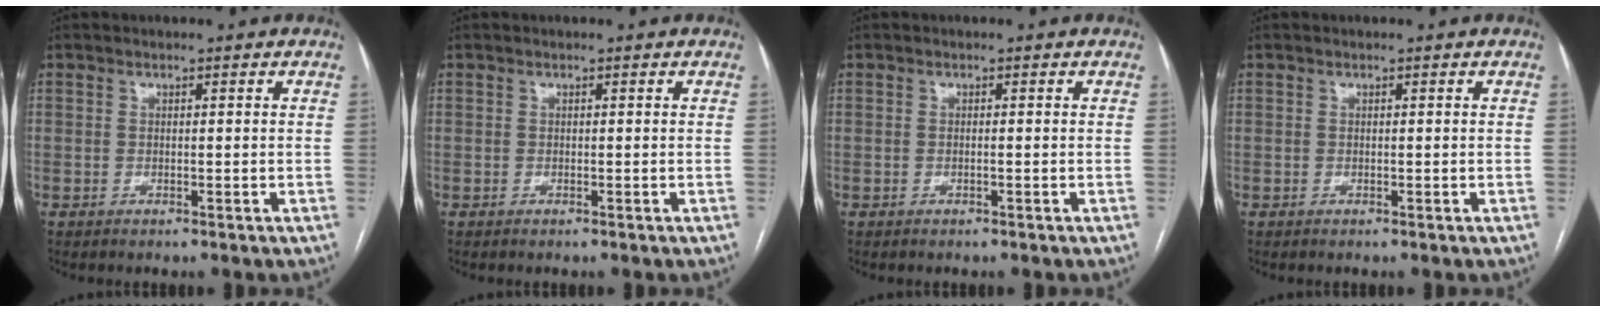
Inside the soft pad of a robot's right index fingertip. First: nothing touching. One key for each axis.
{"total": 0.0}
{"total": 0.0}
{"total": 0.0}